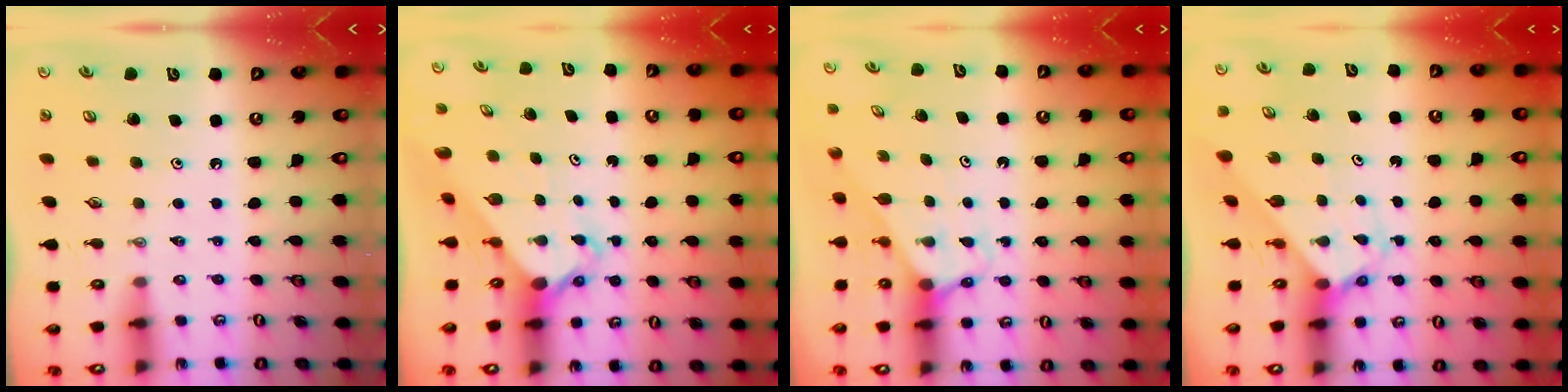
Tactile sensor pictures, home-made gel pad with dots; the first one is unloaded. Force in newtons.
{"total": 2.6, "press": 2.6, "slide": 0.2}
{"total": 4.0, "press": 4.0, "slide": 0.2}
{"total": 2.6, "press": 2.6, "slide": 0.2}